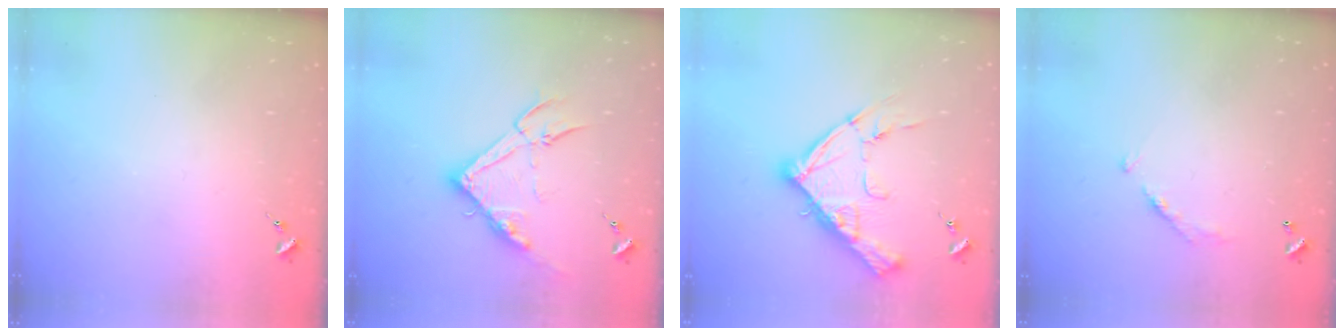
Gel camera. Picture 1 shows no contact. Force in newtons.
{"total": 15.6, "press": 15.6, "slide": 0.6}
{"total": 17.3, "press": 17.2, "slide": 1.6}
{"total": 6.5, "press": 6.5, "slide": 0.4}